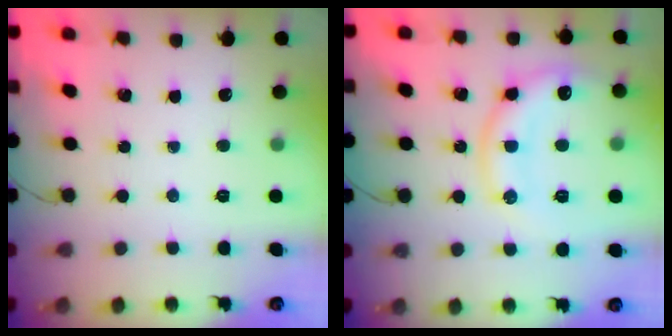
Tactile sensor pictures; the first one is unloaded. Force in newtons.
{"total": 15.8, "press": 15.7, "slide": 1.1}